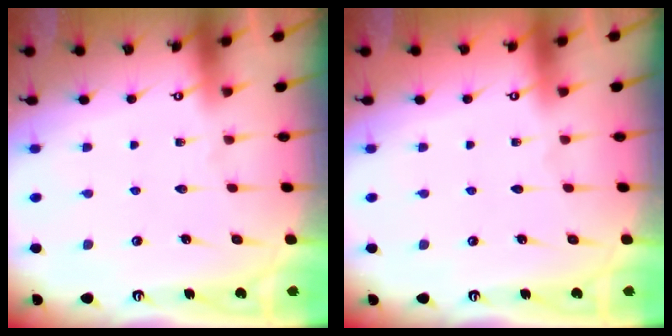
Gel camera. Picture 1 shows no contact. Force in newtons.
{"total": 0.0}